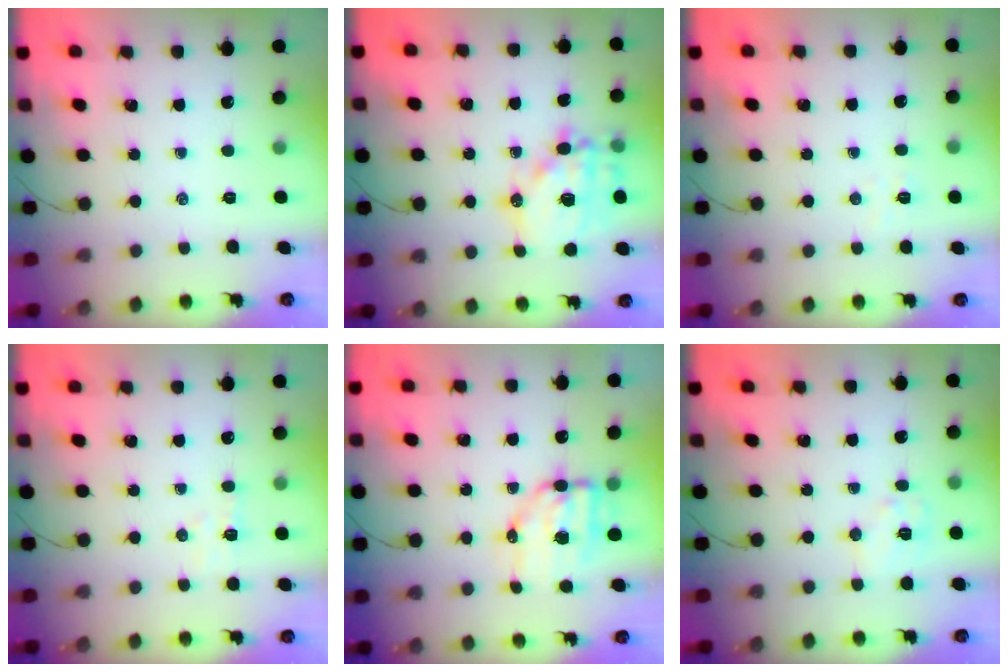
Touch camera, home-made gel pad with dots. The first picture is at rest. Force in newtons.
{"total": 15.9, "press": 15.7, "slide": 2.3}
{"total": 3.7, "press": 3.7, "slide": 0.8}
{"total": 4.7, "press": 4.6, "slide": 1.2}
{"total": 7.8, "press": 7.7, "slide": 1.5}
{"total": 7.4, "press": 7.3, "slide": 1.2}